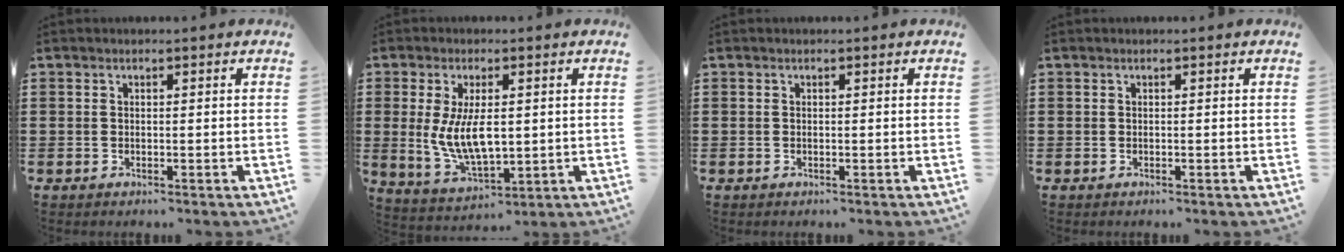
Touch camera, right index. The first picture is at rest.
{"total": 8.0, "force": [0.6, 3.6, 7.1], "torque": [-0.147, -0.003, 0.006]}
{"total": 0.0}
{"total": 0.0}